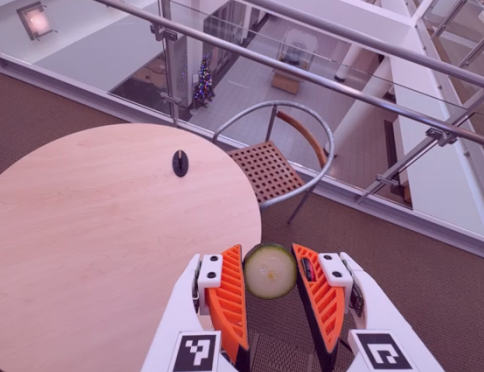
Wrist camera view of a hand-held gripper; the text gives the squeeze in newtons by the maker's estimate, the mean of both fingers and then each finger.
{"total": 7.5, "left": 7.4, "right": 7.6}